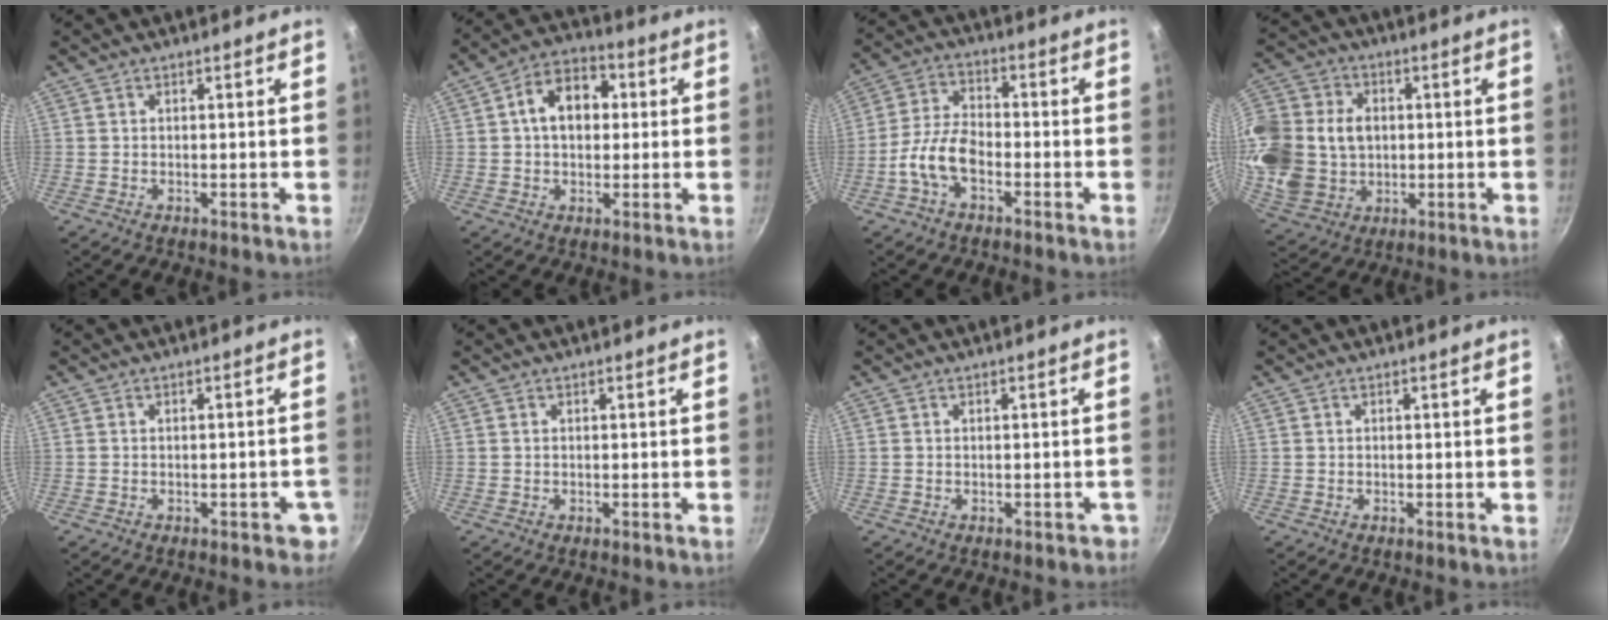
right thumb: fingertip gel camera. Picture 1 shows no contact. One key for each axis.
{"total": 10.5, "fx": 1.5, "fy": 7.4, "fz": 7.3, "tx": -0.077, "ty": 0.024, "tz": 0.008}
{"total": 8.1, "fx": -3.4, "fy": 4.3, "fz": 6.0, "tx": -0.112, "ty": 0.037, "tz": -0.072}
{"total": 25.0, "fx": 1.5, "fy": 20.4, "fz": 14.4, "tx": -0.326, "ty": 0.031, "tz": 0.039}
{"total": 3.1, "fx": -1.3, "fy": 1.6, "fz": 2.3, "tx": -0.010, "ty": 0.016, "tz": -0.010}
{"total": 0.0}
{"total": 1.4, "fx": -0.7, "fy": 0.9, "fz": 0.7, "tx": 0.005, "ty": 0.020, "tz": 0.004}
{"total": 0.0}